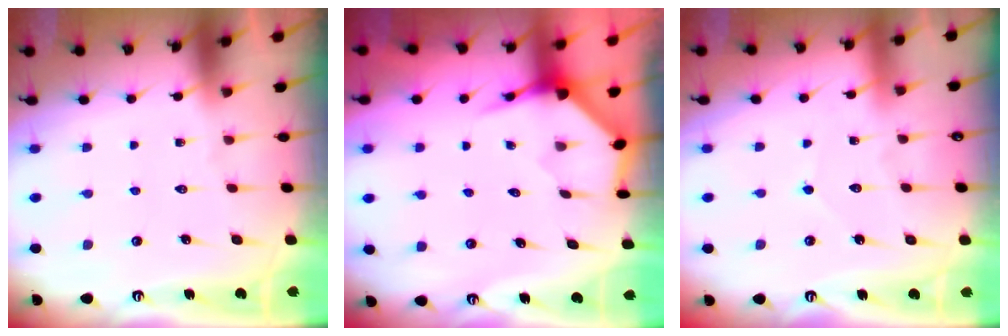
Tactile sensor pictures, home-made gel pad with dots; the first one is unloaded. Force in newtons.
{"total": 3.9, "press": 3.9, "slide": 0.5}
{"total": 4.7, "press": 4.7, "slide": 0.6}